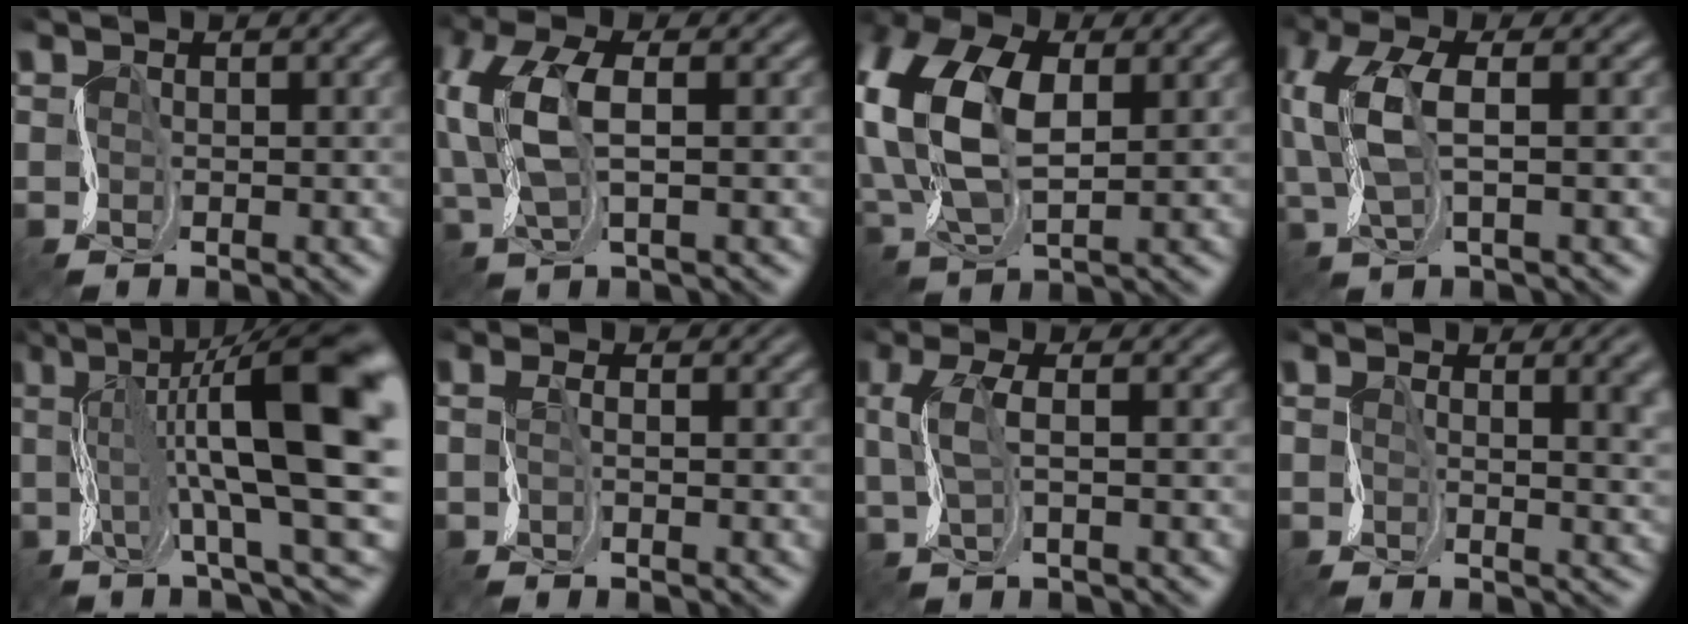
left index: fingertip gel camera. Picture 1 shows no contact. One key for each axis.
{"total": 7.0, "fx": 0.7, "fy": 3.1, "fz": 6.2, "tx": -0.152, "ty": 0.009, "tz": 0.007}
{"total": 10.9, "fx": 1.3, "fy": 6.5, "fz": 8.7, "tx": -0.217, "ty": 0.008, "tz": 0.021}
{"total": 6.2, "fx": 0.7, "fy": 2.5, "fz": 5.7, "tx": -0.138, "ty": 0.007, "tz": 0.007}
{"total": 17.0, "fx": 2.2, "fy": 4.8, "fz": 16.1, "tx": -0.239, "ty": 0.016, "tz": 0.050}
{"total": 1.7, "fx": -0.3, "fy": 0.5, "fz": 1.6, "tx": -0.027, "ty": -0.005, "tz": -0.011}
{"total": 3.0, "fx": 0.3, "fy": 0.9, "fz": 2.8, "tx": -0.068, "ty": 0.003, "tz": 0.005}
{"total": 5.6, "fx": 0.5, "fy": 2.2, "fz": 5.1, "tx": -0.045, "ty": 0.005, "tz": 0.000}